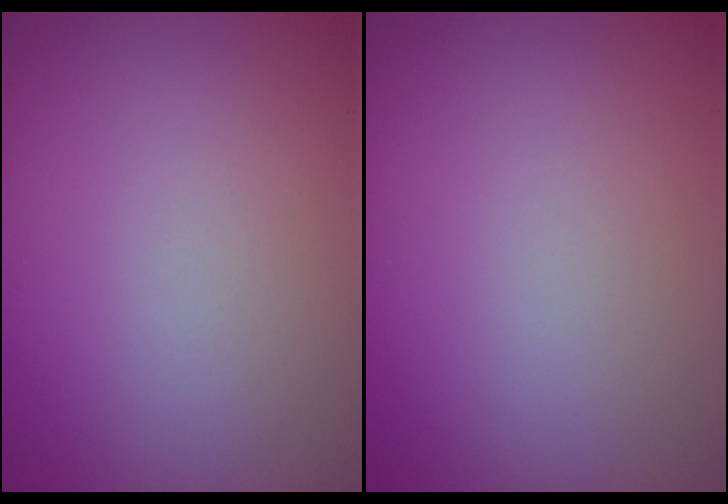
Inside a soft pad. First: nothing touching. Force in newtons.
{"total": 0.0}